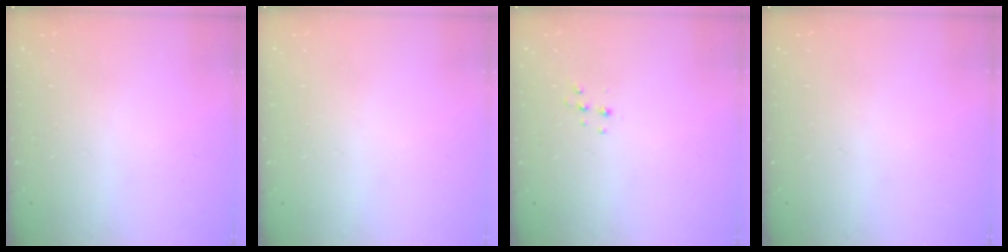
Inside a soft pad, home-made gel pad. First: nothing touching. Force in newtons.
{"total": 0.0}
{"total": 3.8, "press": 3.7, "slide": 0.7}
{"total": 0.0}